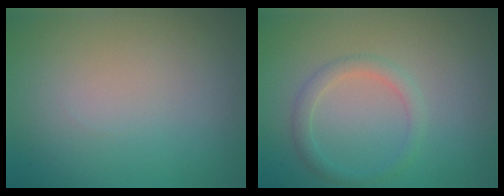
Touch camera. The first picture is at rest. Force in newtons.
{"total": 1.9, "press": 1.9, "slide": 0.1}